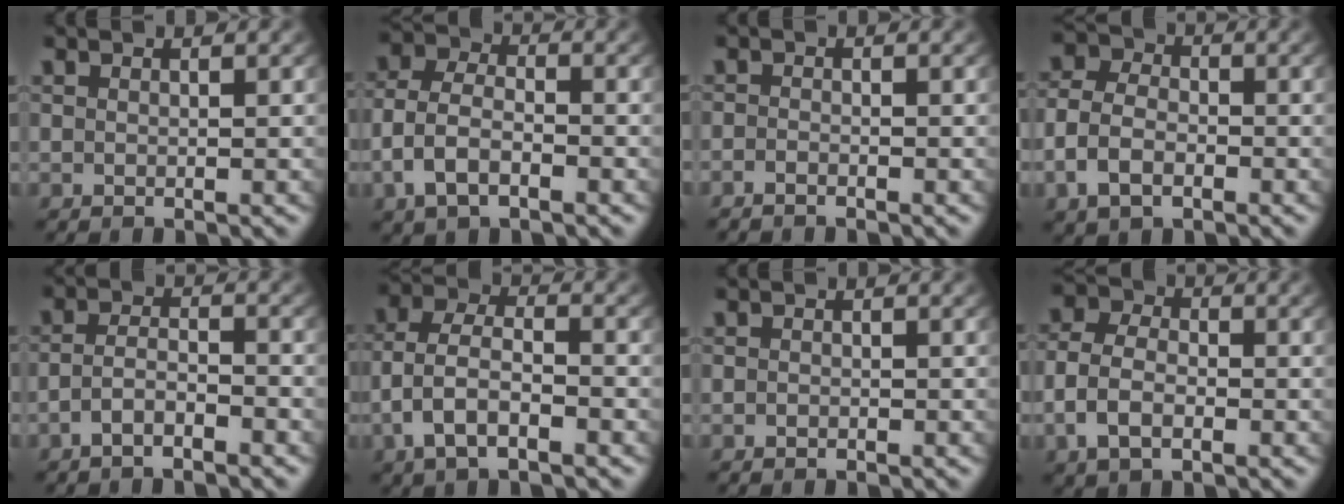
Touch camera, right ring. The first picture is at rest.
{"total": 5.3, "force": [-1.8, 3.8, 3.2], "torque": [-0.079, -0.021, -0.025]}
{"total": 1.2, "force": [-1.2, 0.3, 0.1], "torque": [-0.013, -0.011, -0.020]}
{"total": 5.2, "force": [-1.5, 4.2, 2.7], "torque": [-0.063, -0.018, -0.023]}
{"total": 3.1, "force": [-2.3, 1.3, 1.5], "torque": [-0.028, -0.012, -0.039]}
{"total": 5.4, "force": [-1.1, 3.8, 3.8], "torque": [-0.094, -0.026, -0.012]}
{"total": 0.5, "force": [-0.5, 0.0, 0.1], "torque": [-0.005, -0.010, -0.004]}
{"total": 5.1, "force": [-1.4, 4.0, 2.9], "torque": [-0.068, -0.018, -0.020]}